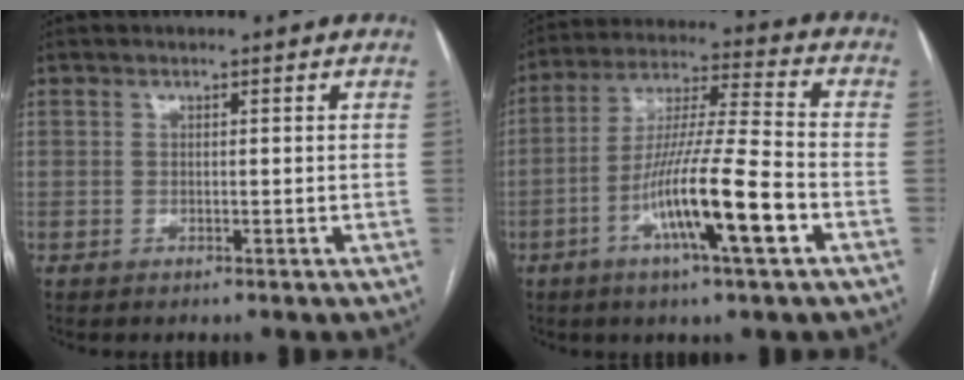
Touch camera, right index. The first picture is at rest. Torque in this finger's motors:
{"motor_torque": [1.48, -0.66, 0.99, 0.21]}